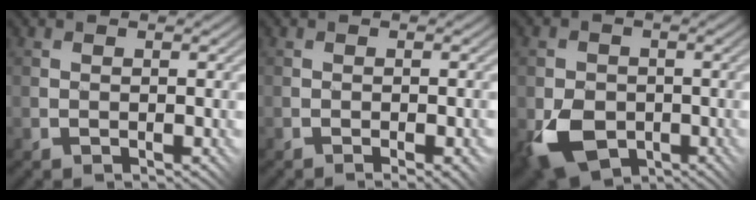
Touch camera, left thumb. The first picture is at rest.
{"total": 1.4, "force": [-1.0, 0.6, 0.9], "torque": [-0.008, -0.001, -0.011]}
{"total": 7.3, "force": [-2.9, 5.4, 3.9], "torque": [-0.089, -0.019, -0.058]}